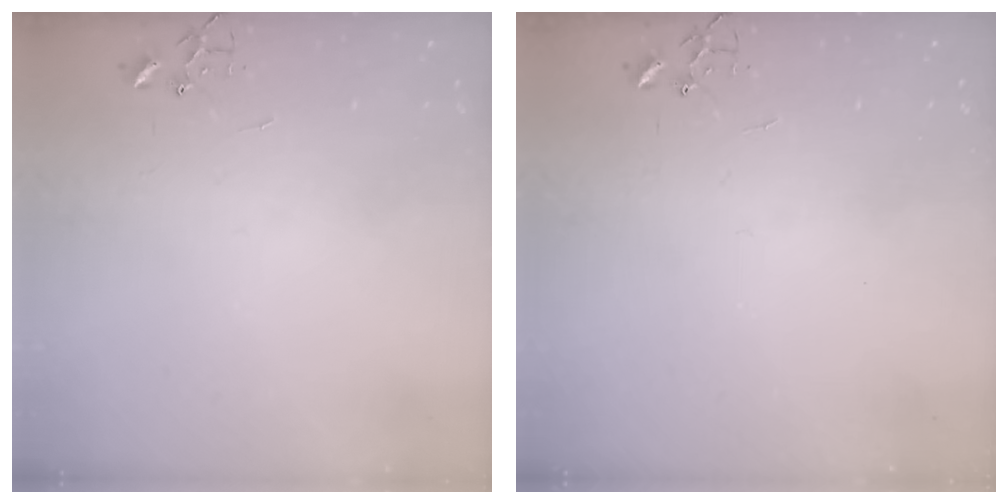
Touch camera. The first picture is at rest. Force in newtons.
{"total": 0.0}